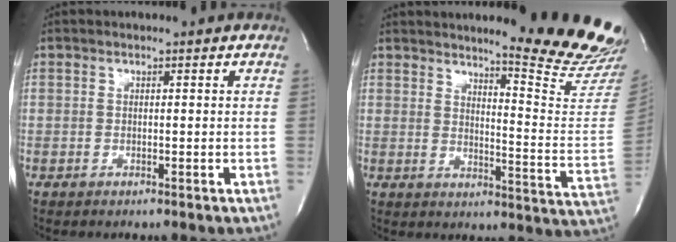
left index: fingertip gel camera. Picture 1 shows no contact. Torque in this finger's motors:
{"motor_torque": [0.80, -0.74, 0.41, 0.08]}